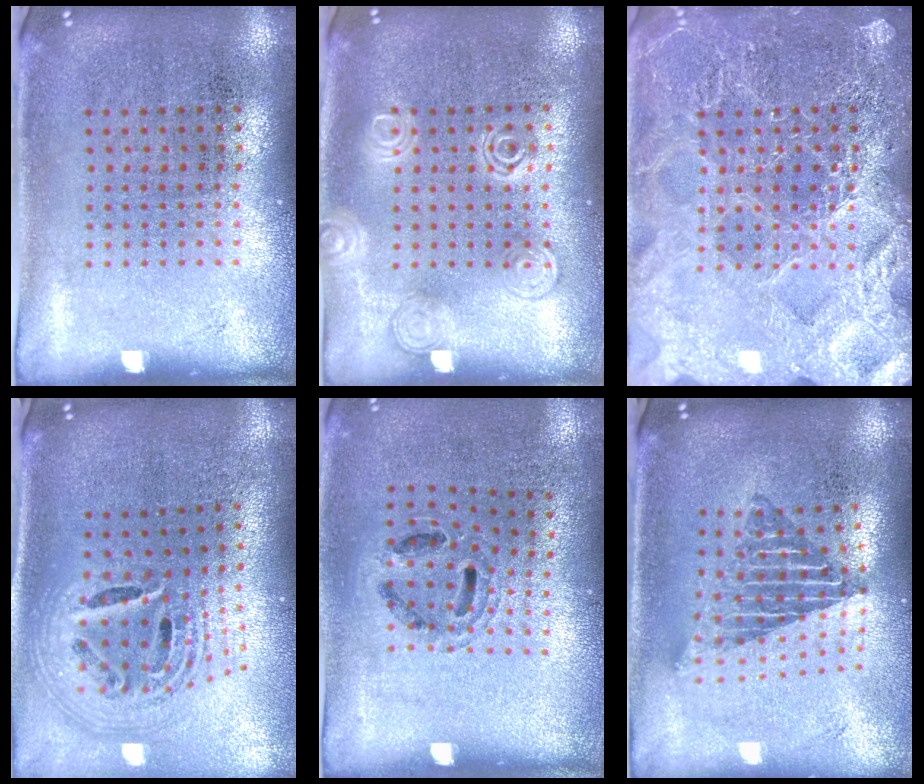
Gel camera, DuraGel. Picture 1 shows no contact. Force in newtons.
{"total": 2.5, "press": 2.4, "slide": 0.4}
{"total": 6.4, "press": 6.4, "slide": 0.8}
{"total": 2.5, "press": 1.7, "slide": 1.9}
{"total": 0.9, "press": 0.8, "slide": 0.3}
{"total": 1.9, "press": 1.5, "slide": 1.2}